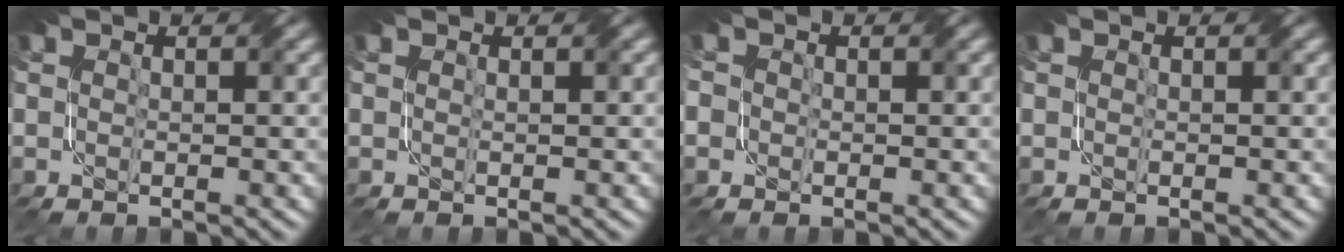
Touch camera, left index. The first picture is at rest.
{"total": 0.0}
{"total": 1.6, "force": [-0.1, 1.6, 0.5], "torque": [-0.013, 0.003, 0.000]}
{"total": 0.0}